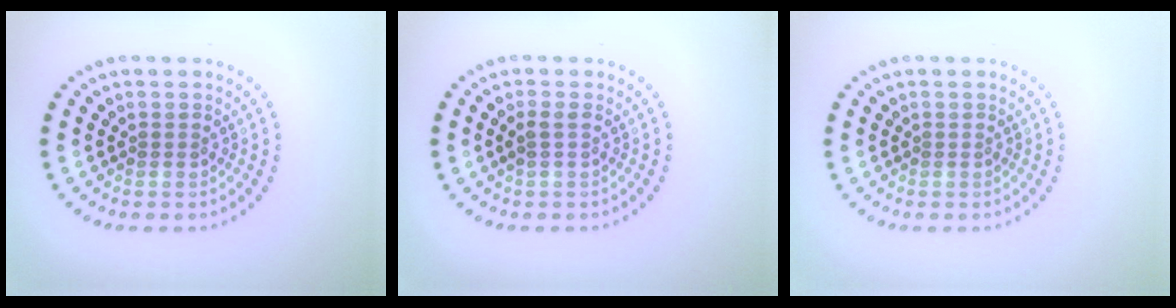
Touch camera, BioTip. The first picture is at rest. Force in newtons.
{"total": 1.0, "press": 0.9, "slide": 0.3}
{"total": 0.0}